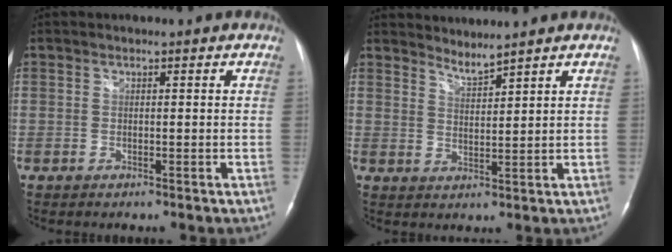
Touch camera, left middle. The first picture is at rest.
{"total": 2.6, "force": [2.5, -0.6, 0.2], "torque": [-0.006, -0.007, 0.052]}